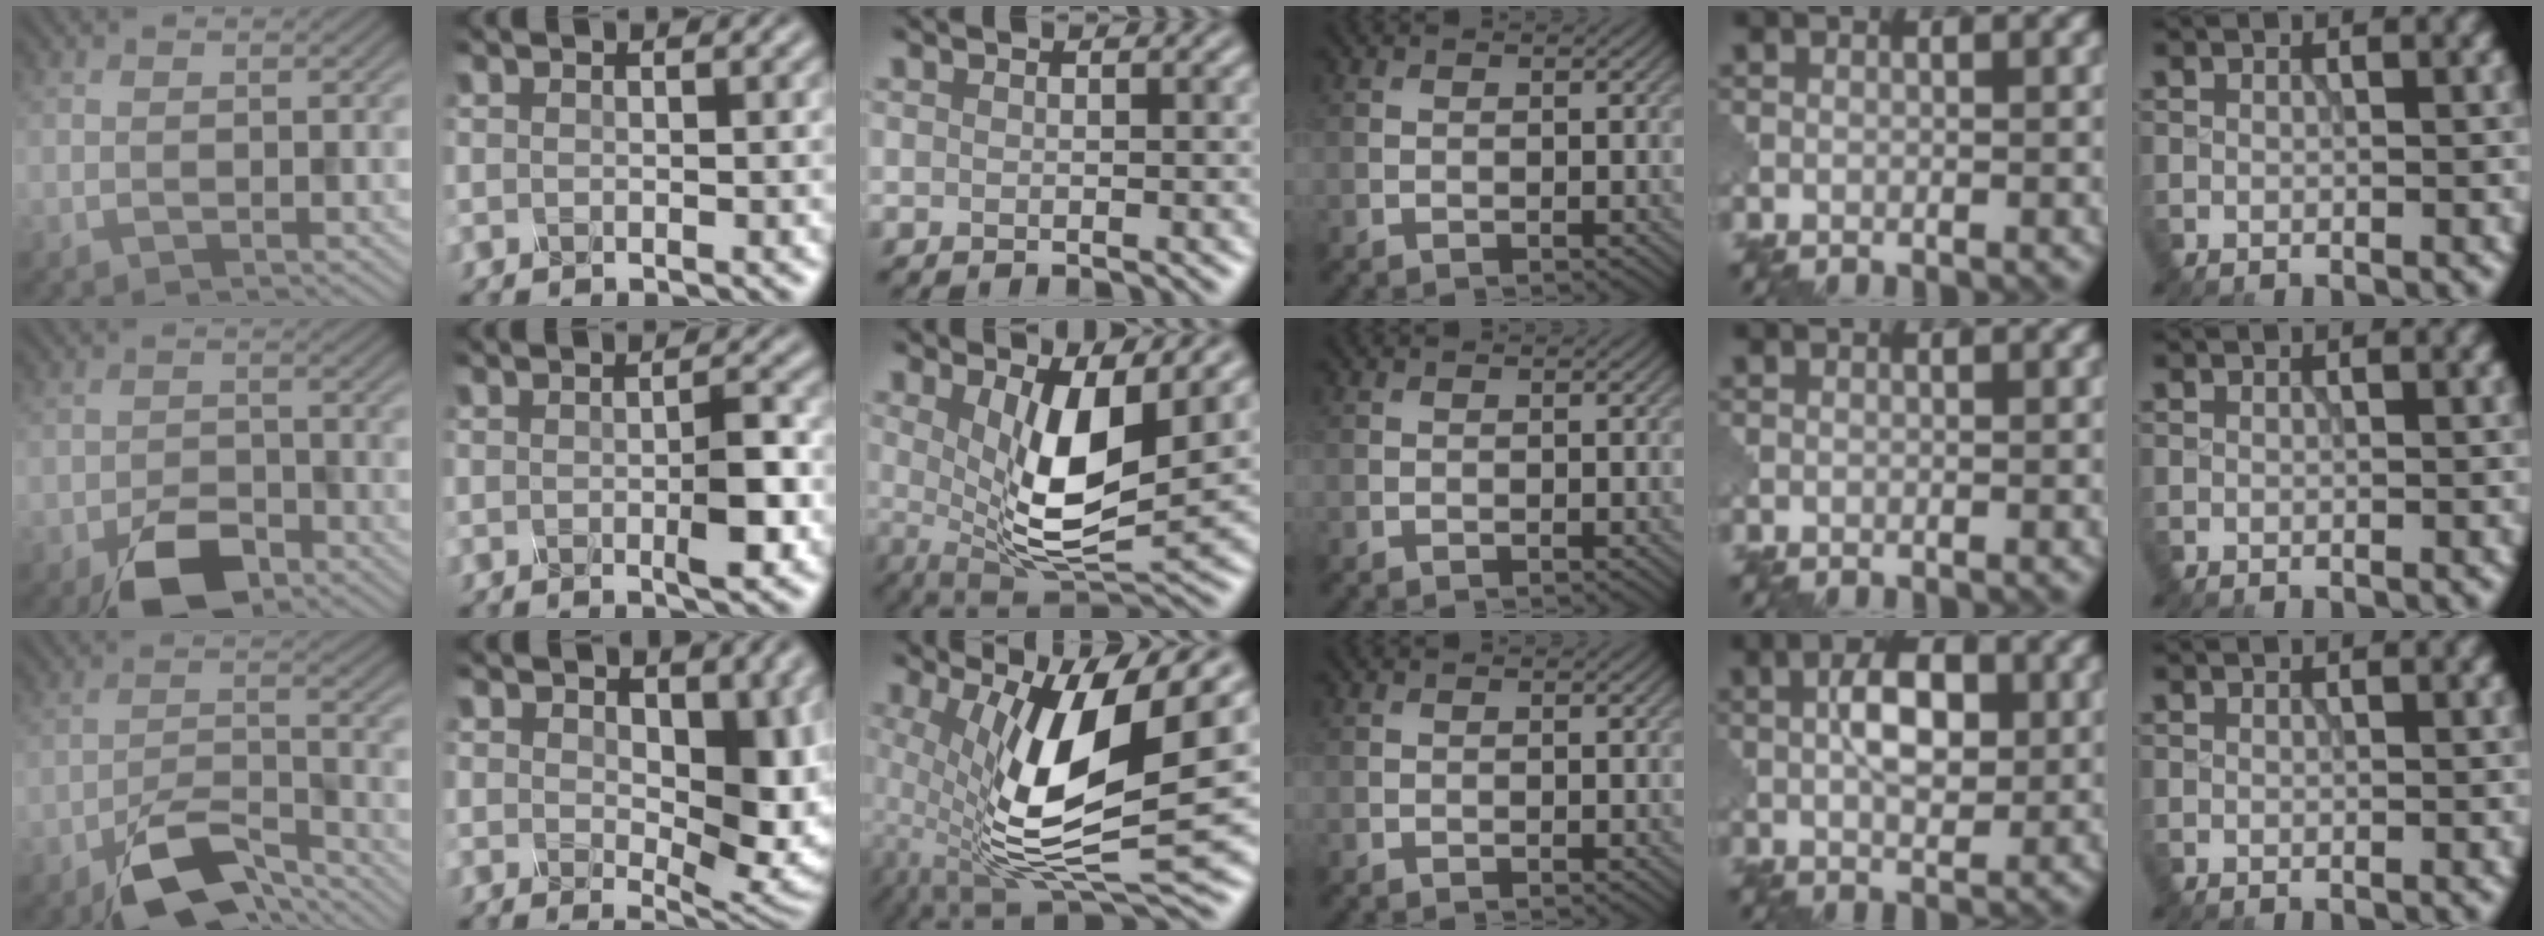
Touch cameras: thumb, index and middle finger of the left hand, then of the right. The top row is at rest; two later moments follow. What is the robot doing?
{"motion": "press", "object": "mechanical pencil"}